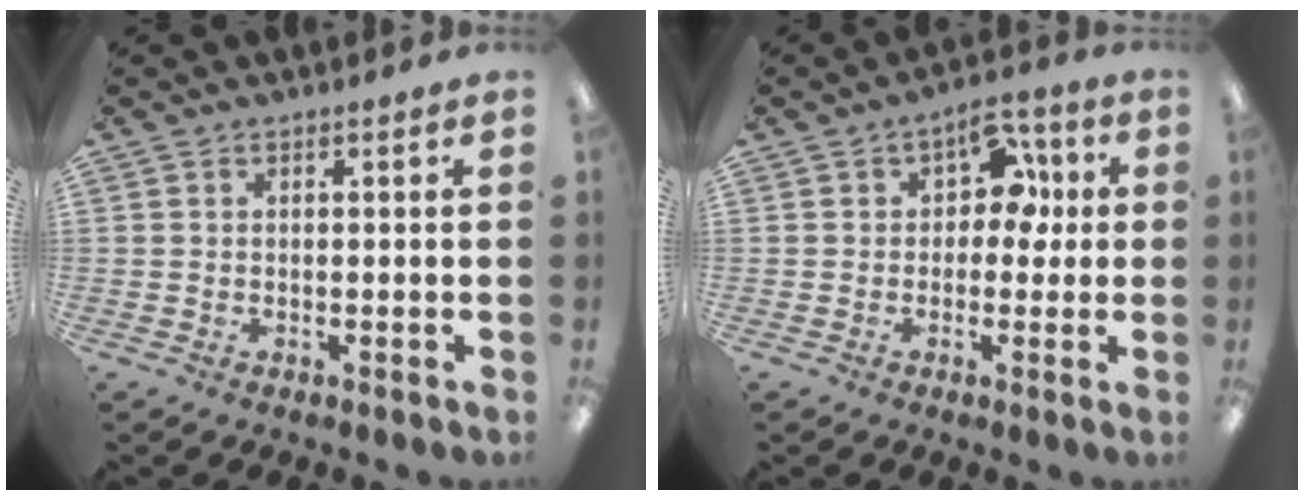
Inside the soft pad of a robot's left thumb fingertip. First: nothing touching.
{"total": 8.4, "force": [2.8, 5.9, 5.2], "torque": [-0.070, 0.000, 0.046]}